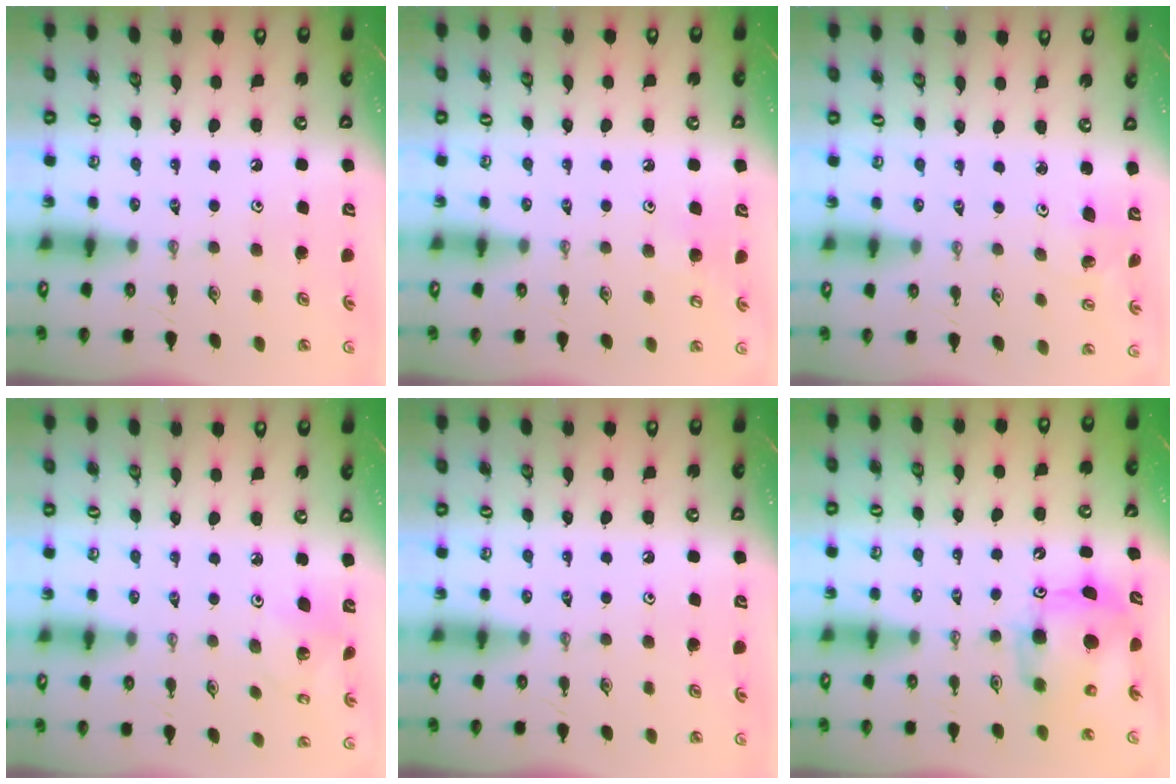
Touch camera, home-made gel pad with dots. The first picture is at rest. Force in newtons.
{"total": 5.0, "press": 4.9, "slide": 0.3}
{"total": 2.3, "press": 2.3, "slide": 0.2}
{"total": 4.0, "press": 4.0, "slide": 0.2}
{"total": 0.0}
{"total": 9.3, "press": 9.3, "slide": 0.3}